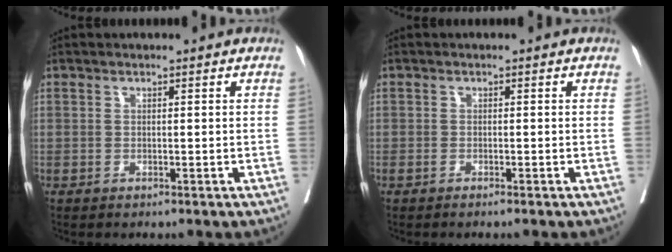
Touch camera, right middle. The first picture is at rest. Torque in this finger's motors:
{"motor_torque": [-0.18, -0.10, -0.01, -0.01]}